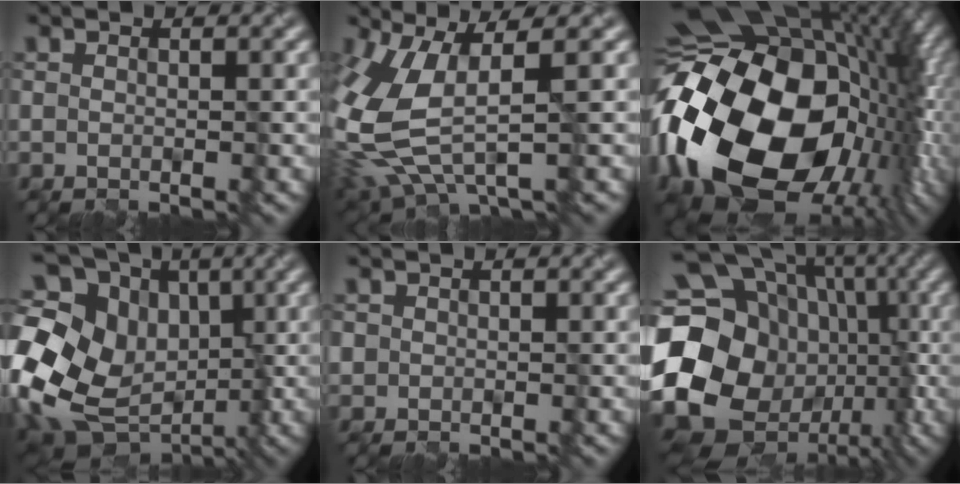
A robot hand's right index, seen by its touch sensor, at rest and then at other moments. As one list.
[{"total": 7.9, "force": [-0.8, 3.4, 7.1], "torque": [-0.186, -0.019, -0.009]}, {"total": 21.2, "force": [-1.0, 14.7, 15.3], "torque": [-0.327, -0.032, 0.004]}, {"total": 17.1, "force": [-2.3, 13.4, 10.4], "torque": [-0.215, 0.017, -0.033]}, {"total": 0.8, "force": [0.1, 0.8, 0.0], "torque": [0.005, -0.003, 0.005]}, {"total": 22.1, "force": [-2.1, 18.6, 11.8], "torque": [-0.228, 0.000, -0.063]}]